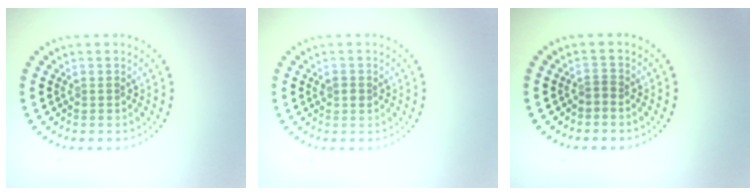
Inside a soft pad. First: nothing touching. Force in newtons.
{"total": 1.0, "press": 1.0, "slide": 0.1}
{"total": 0.6, "press": 0.3, "slide": 0.6}